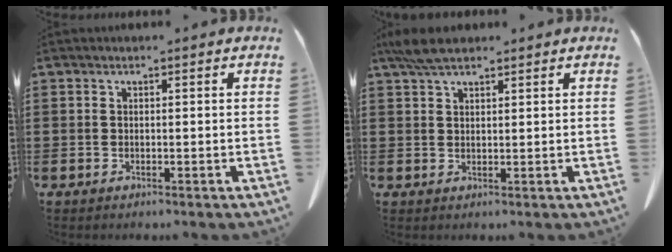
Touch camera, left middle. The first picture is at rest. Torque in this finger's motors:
{"motor_torque": [0.84, 0.52, 0.05, 0.01]}